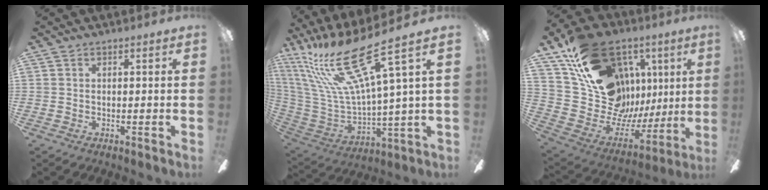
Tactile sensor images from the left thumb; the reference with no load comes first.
{"total": 25.3, "force": [14.4, 6.1, 19.9], "torque": [-0.422, -0.088, 0.234]}
{"total": 25.0, "force": [13.0, 17.2, 12.7], "torque": [-0.208, -0.075, 0.270]}